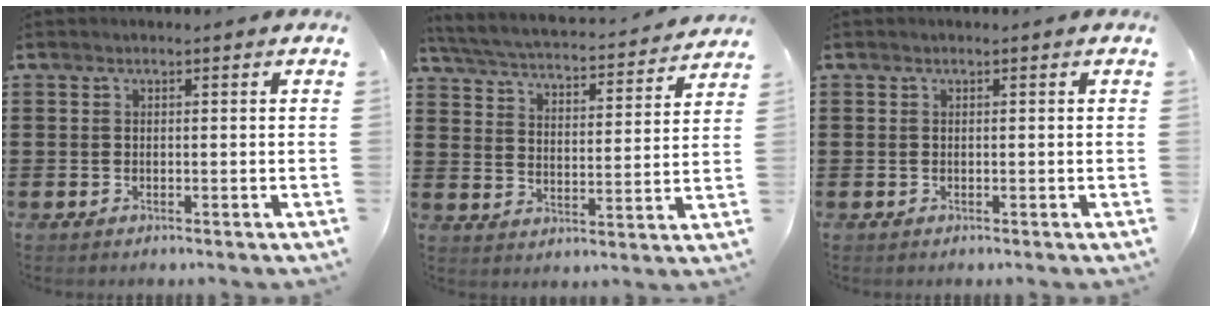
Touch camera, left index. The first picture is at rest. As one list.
[{"total": 3.9, "force": [3.8, 0.1, 1.1], "torque": [-0.043, -0.029, 0.057]}, {"total": 0.0}]